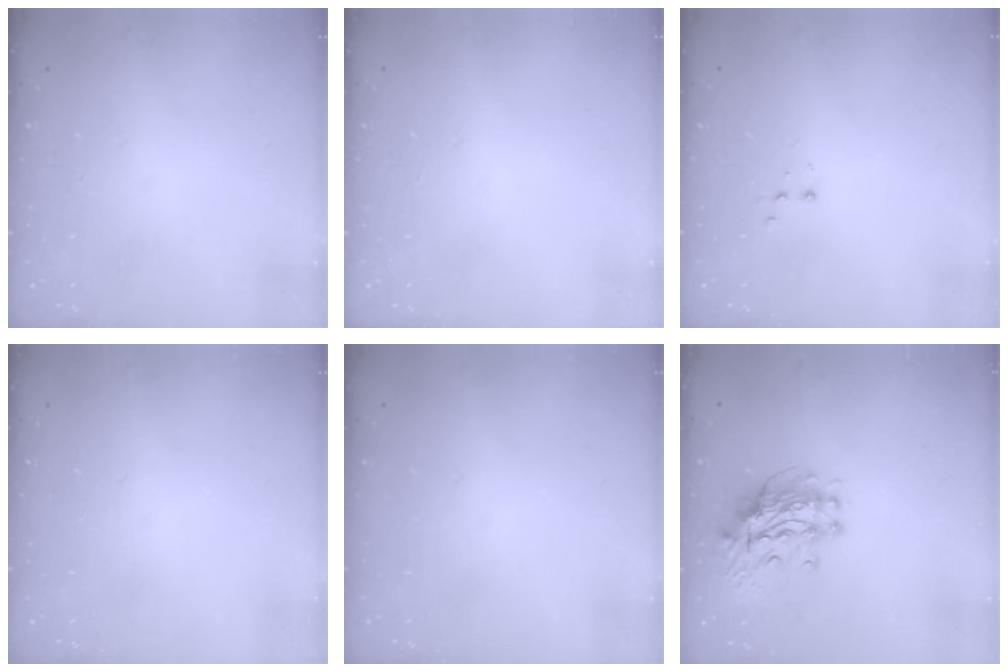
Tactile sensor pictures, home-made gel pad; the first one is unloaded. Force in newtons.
{"total": 0.0}
{"total": 2.4, "press": 2.2, "slide": 0.9}
{"total": 0.0}
{"total": 0.0}
{"total": 11.3, "press": 11.3, "slide": 1.1}